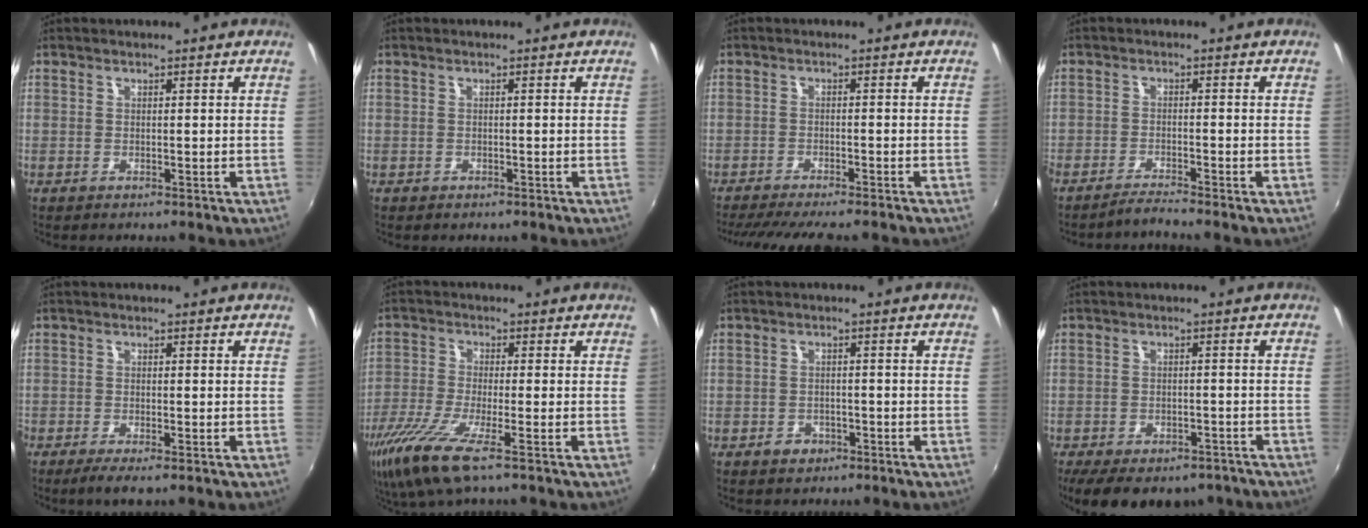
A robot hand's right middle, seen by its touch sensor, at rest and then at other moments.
{"total": 0.8, "force": [-0.5, 0.6, 0.1], "torque": [-0.006, -0.003, -0.007]}
{"total": 11.0, "force": [-9.7, 0.9, 5.2], "torque": [-0.113, -0.026, -0.148]}
{"total": 2.9, "force": [-2.7, -0.7, 0.5], "torque": [-0.027, -0.004, -0.054]}
{"total": 2.9, "force": [-2.0, 0.3, 2.0], "torque": [-0.050, -0.012, -0.037]}
{"total": 10.5, "force": [-6.5, 1.3, 8.1], "torque": [-0.186, -0.038, -0.127]}
{"total": 2.7, "force": [-1.7, 2.1, 0.7], "torque": [-0.016, 0.001, -0.024]}
{"total": 15.0, "force": [-11.2, 6.6, 7.4], "torque": [-0.151, -0.030, -0.150]}